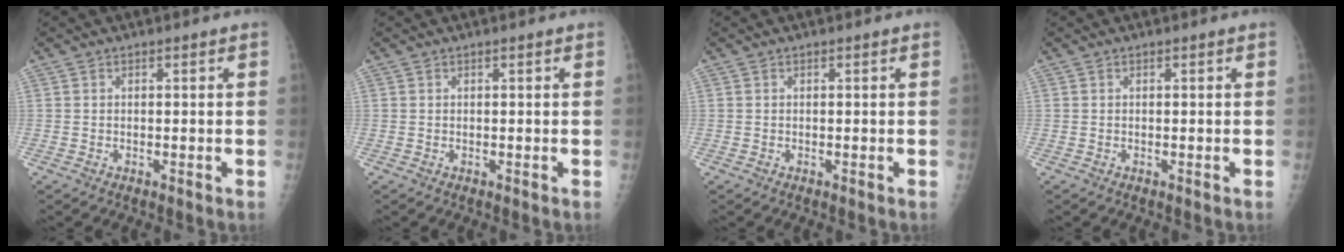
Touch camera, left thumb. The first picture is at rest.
{"total": 0.0}
{"total": 0.0}
{"total": 0.0}